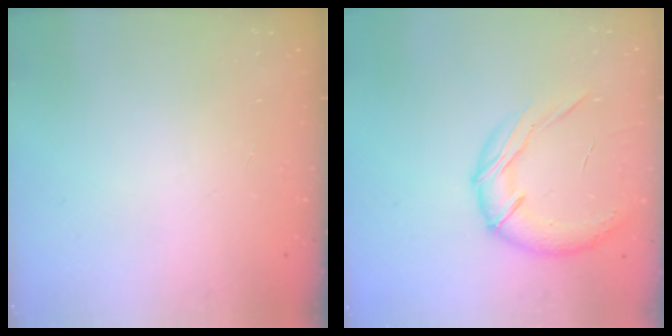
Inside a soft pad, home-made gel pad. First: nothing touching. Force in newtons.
{"total": 14.9, "press": 14.7, "slide": 2.3}